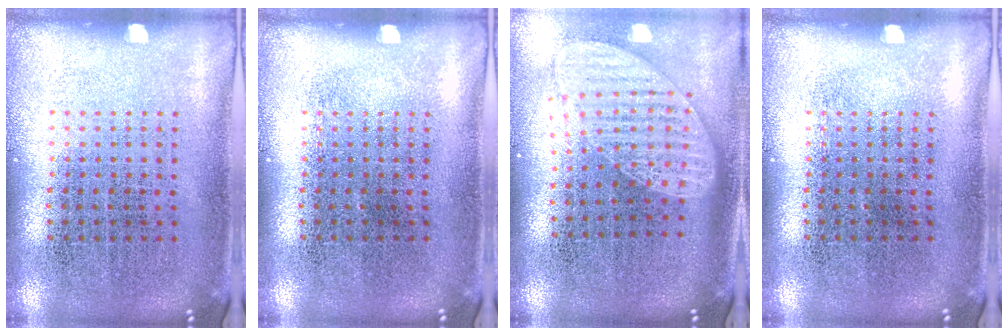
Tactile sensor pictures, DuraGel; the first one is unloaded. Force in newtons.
{"total": 0.0}
{"total": 1.8, "press": 1.5, "slide": 1.0}
{"total": 0.0}